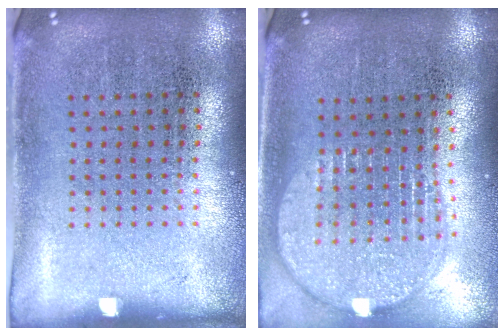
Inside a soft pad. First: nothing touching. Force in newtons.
{"total": 1.9, "press": 1.6, "slide": 1.1}